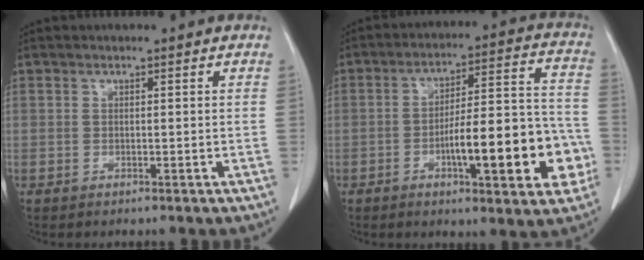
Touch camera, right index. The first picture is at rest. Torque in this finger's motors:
{"motor_torque": [1.76, -0.38, 0.47, 0.17]}